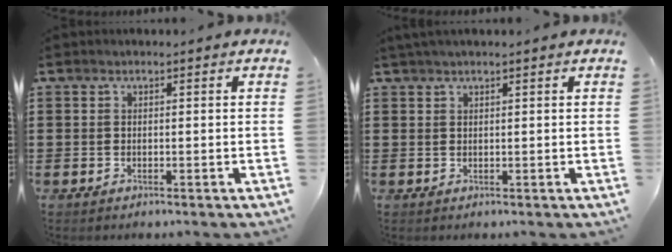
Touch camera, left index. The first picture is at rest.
{"total": 0.9, "force": [0.6, -0.1, 0.7], "torque": [-0.014, -0.001, 0.012]}